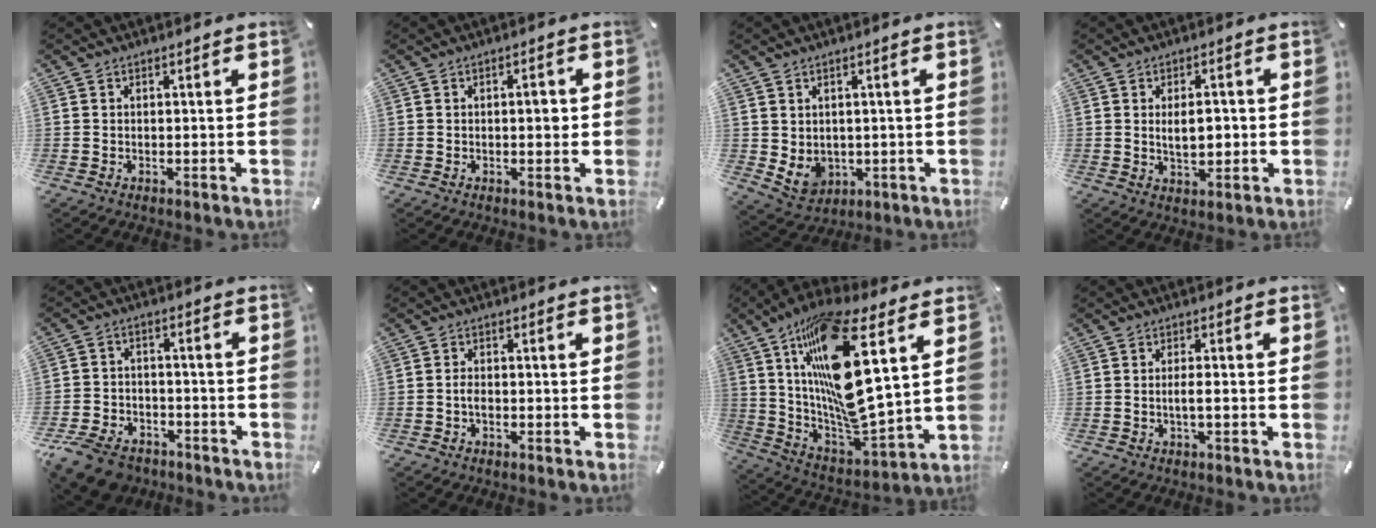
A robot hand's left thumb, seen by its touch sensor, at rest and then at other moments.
{"total": 1.3, "force": [-0.2, 0.6, 1.1], "torque": [-0.022, 0.004, -0.006]}
{"total": 5.2, "force": [1.1, 4.7, 1.8], "torque": [-0.045, -0.015, 0.020]}
{"total": 5.8, "force": [0.1, 3.3, 4.8], "torque": [-0.068, -0.001, -0.003]}
{"total": 9.5, "force": [-6.8, 5.6, 3.6], "torque": [-0.078, 0.036, -0.127]}
{"total": 1.9, "force": [-0.8, 1.1, 1.4], "torque": [-0.028, 0.006, -0.016]}
{"total": 22.1, "force": [9.6, 5.6, 19.0], "torque": [-0.395, -0.072, 0.149]}
{"total": 2.6, "force": [-0.6, 0.5, 2.5], "torque": [-0.047, 0.001, -0.012]}